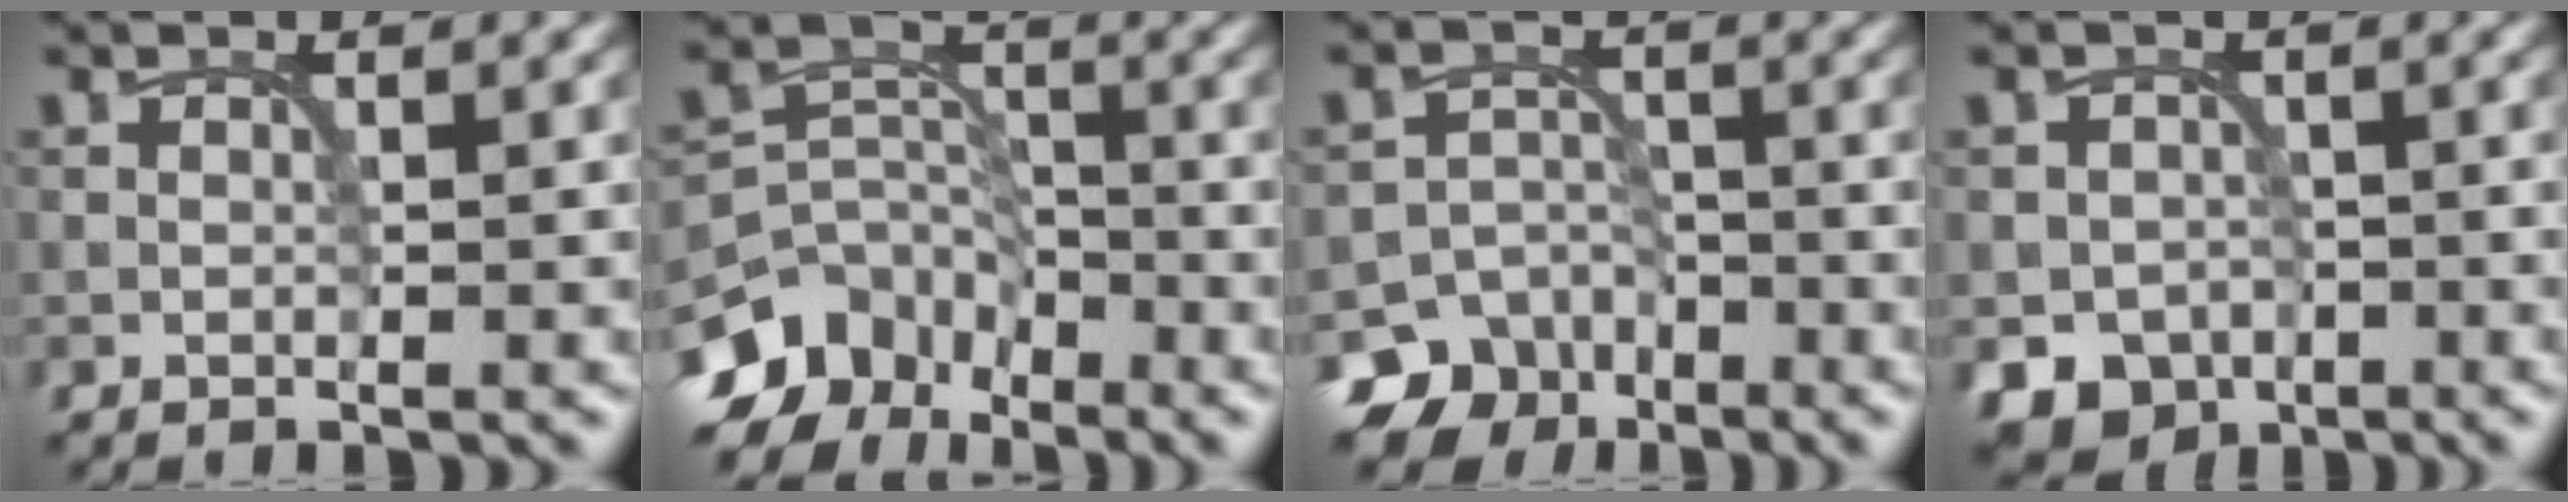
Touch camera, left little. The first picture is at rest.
{"total": 8.0, "force": [-5.6, 5.0, 2.9], "torque": [-0.042, 0.004, -0.115]}
{"total": 7.4, "force": [-5.1, 5.3, 1.1], "torque": [0.006, -0.011, -0.091]}
{"total": 5.1, "force": [-2.8, 4.0, 1.6], "torque": [-0.017, -0.011, -0.042]}